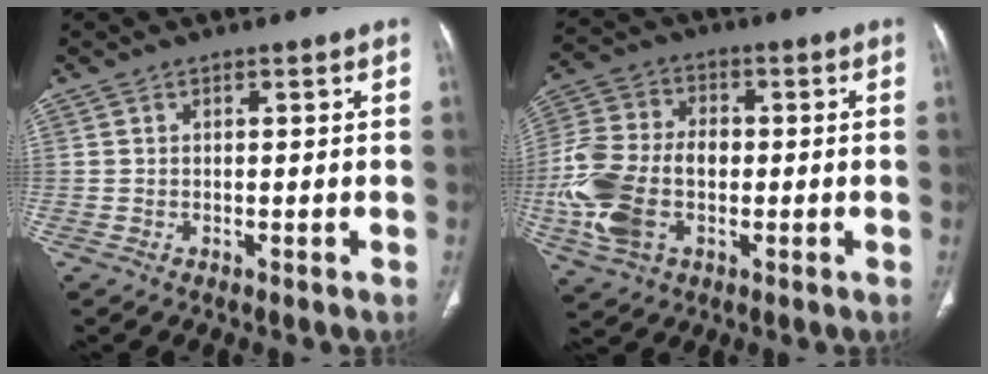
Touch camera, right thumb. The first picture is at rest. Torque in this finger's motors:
{"motor_torque": [2.44, 2.20, 1.76, -0.62, 0.21]}